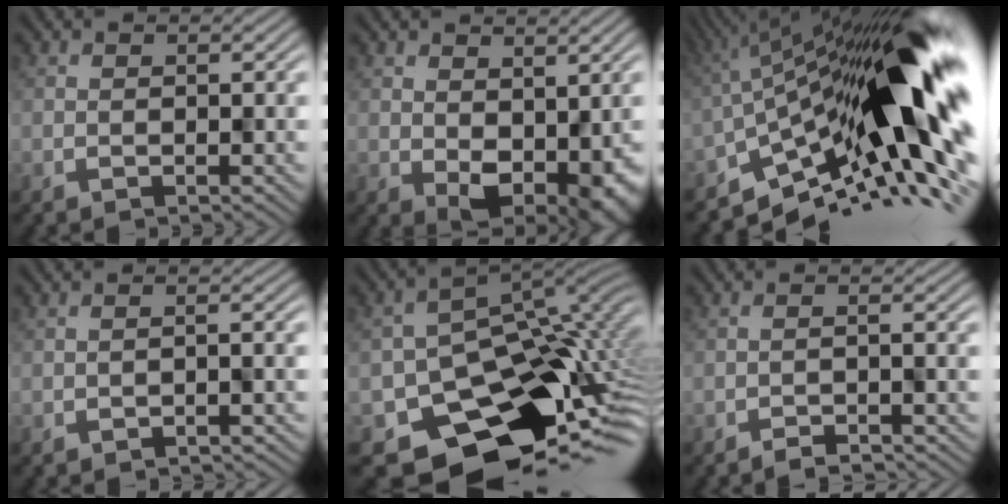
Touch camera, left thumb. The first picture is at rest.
{"total": 8.3, "force": [-1.3, 5.6, 5.9], "torque": [-0.078, -0.047, 0.012]}
{"total": 16.3, "force": [-2.8, 5.9, 14.9], "torque": [-0.205, 0.010, -0.080]}
{"total": 1.3, "force": [-1.1, -0.1, -0.7], "torque": [0.016, 0.006, -0.020]}
{"total": 13.2, "force": [-6.2, 9.7, 6.5], "torque": [-0.100, -0.054, -0.081]}
{"total": 2.0, "force": [-2.0, -0.1, -0.5], "torque": [0.010, 0.006, -0.036]}